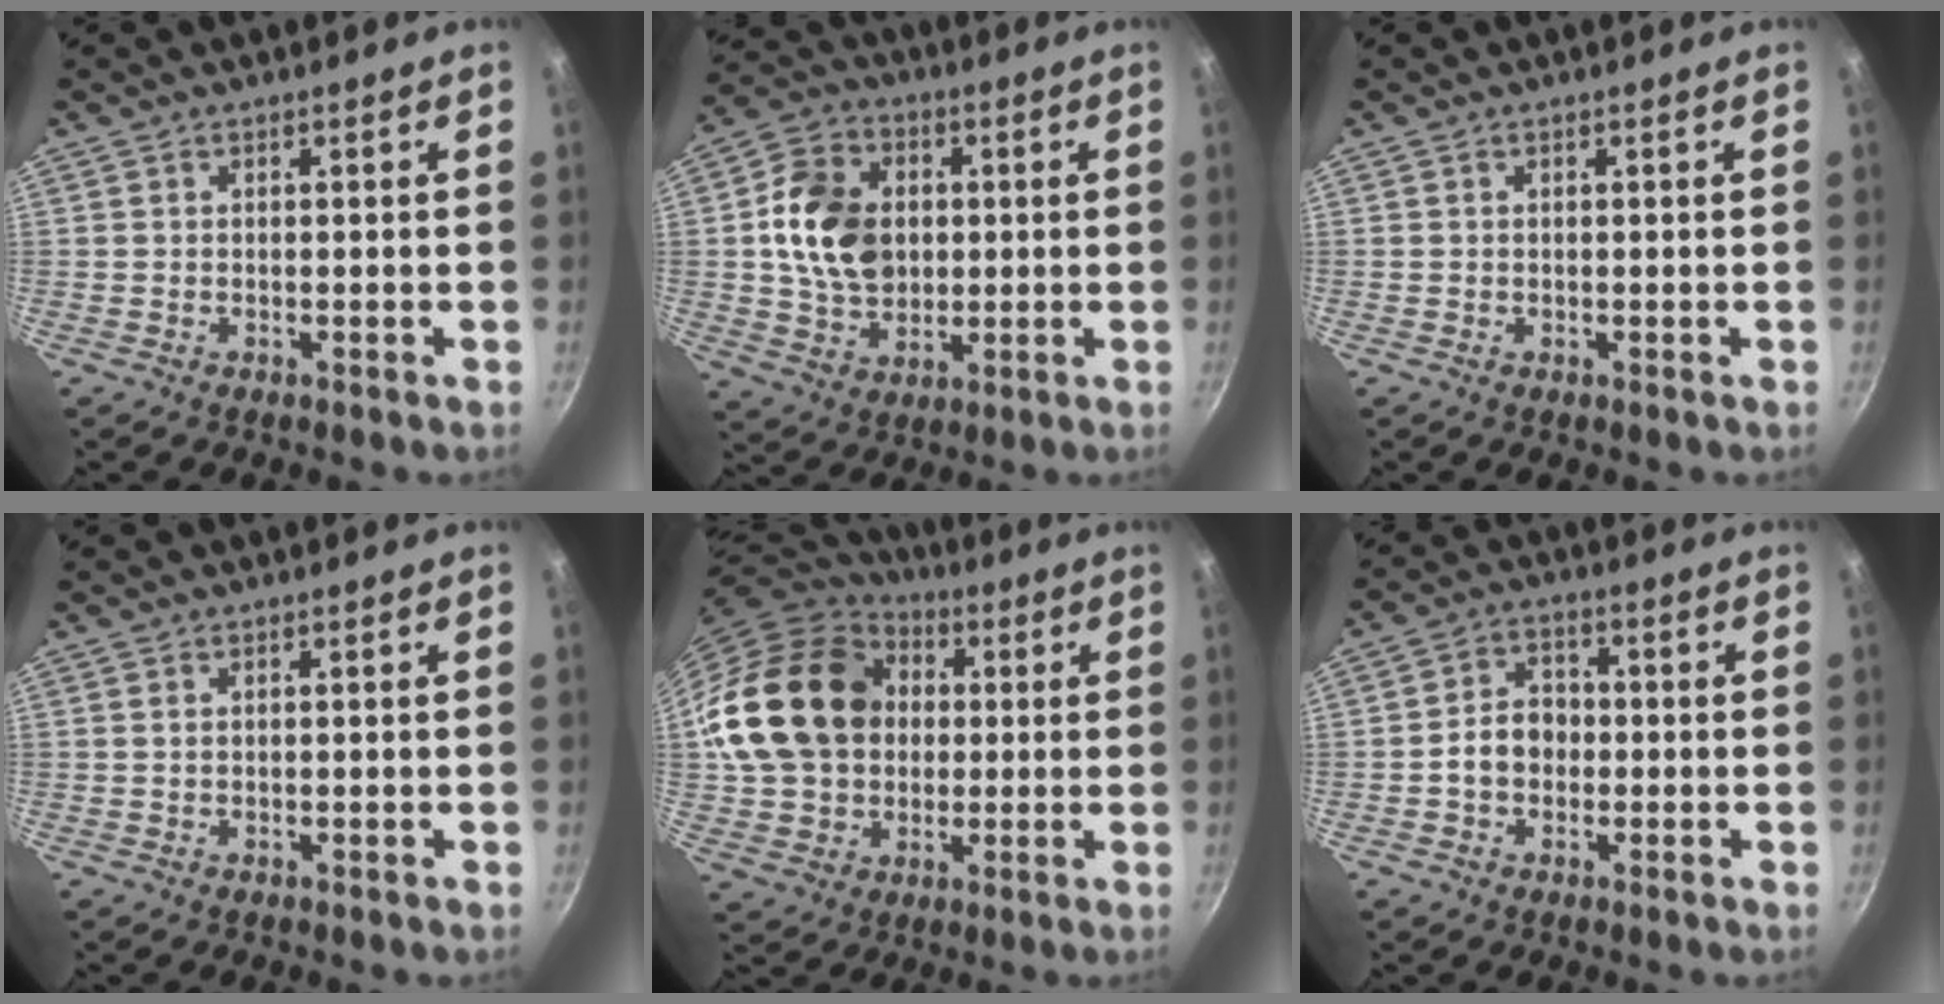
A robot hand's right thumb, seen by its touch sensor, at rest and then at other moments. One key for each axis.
{"total": 14.4, "fx": 1.5, "fy": 11.1, "fz": 9.1, "tx": -0.137, "ty": 0.008, "tz": 0.024}
{"total": 0.0}
{"total": 0.6, "fx": 0.2, "fy": 0.4, "fz": 0.4, "tx": -0.007, "ty": 0.001, "tz": 0.005}
{"total": 21.2, "fx": 3.0, "fy": 17.1, "fz": 12.2, "tx": -0.199, "ty": 0.027, "tz": 0.057}
{"total": 6.6, "fx": -1.0, "fy": 5.2, "fz": 3.9, "tx": -0.038, "ty": 0.021, "tz": -0.024}